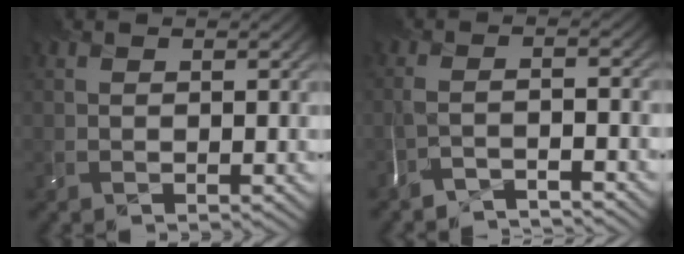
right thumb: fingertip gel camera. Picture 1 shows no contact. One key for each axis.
{"total": 3.7, "fx": -3.6, "fy": -0.5, "fz": 0.8, "tx": 0.008, "ty": -0.001, "tz": -0.077}